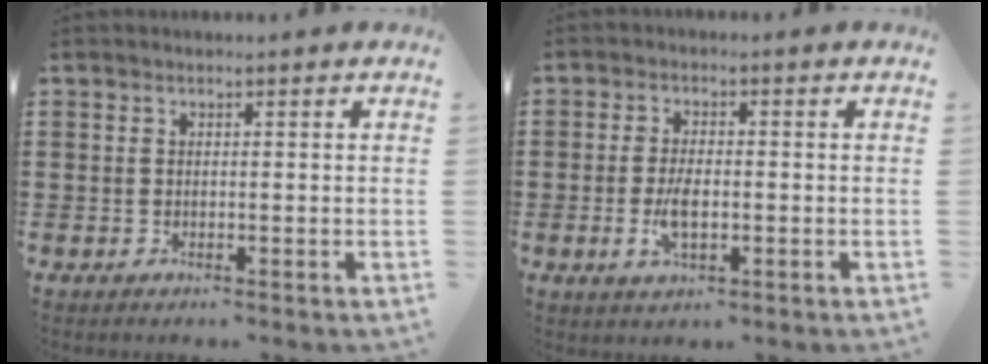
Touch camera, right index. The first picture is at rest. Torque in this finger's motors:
{"motor_torque": [2.14, 0.00, 0.15, 0.12]}